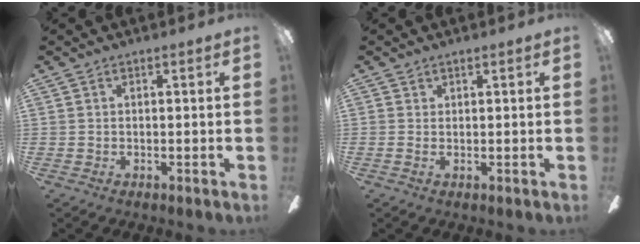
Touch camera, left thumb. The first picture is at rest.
{"total": 0.7, "force": [0.4, 0.1, 0.6], "torque": [-0.012, -0.002, 0.007]}